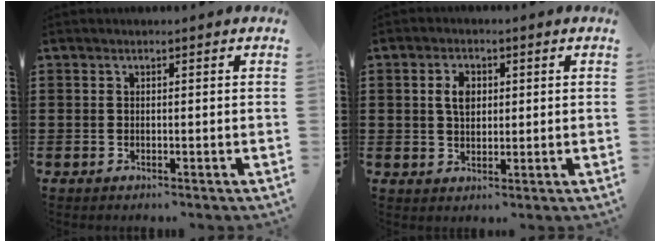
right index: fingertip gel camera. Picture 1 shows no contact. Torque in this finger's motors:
{"motor_torque": [0.72, 0.68, 0.30, 0.09]}